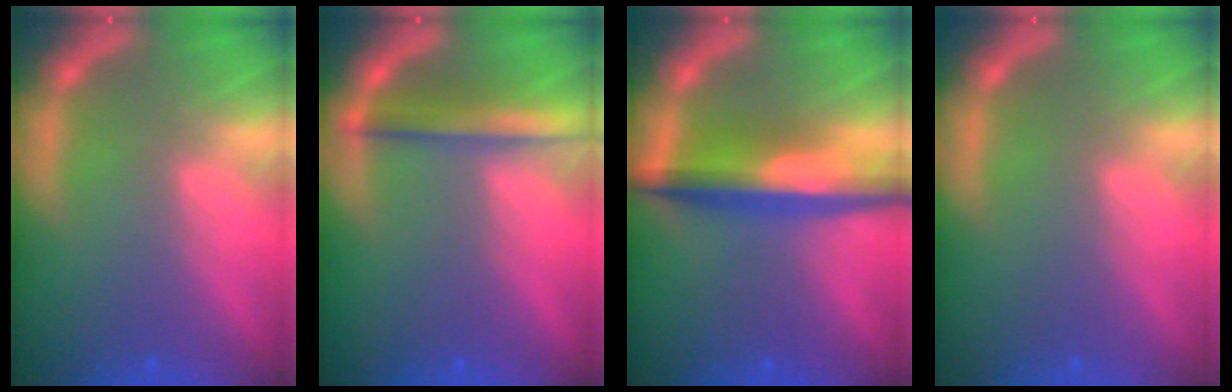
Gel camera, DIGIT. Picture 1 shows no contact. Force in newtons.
{"total": 4.0}
{"total": 6.5}
{"total": 0.0}